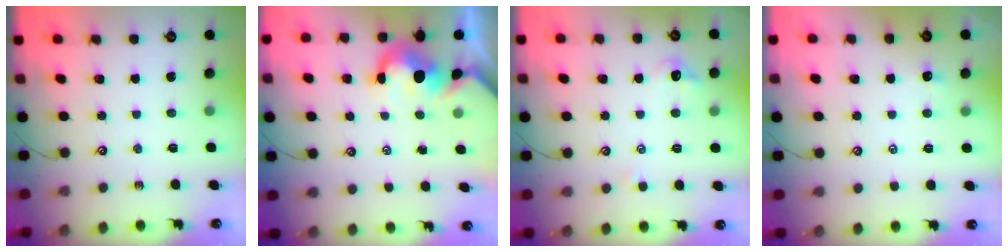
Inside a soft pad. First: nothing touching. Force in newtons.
{"total": 3.8, "press": 3.7, "slide": 0.9}
{"total": 0.8, "press": 0.6, "slide": 0.5}
{"total": 2.6, "press": 2.6, "slide": 0.2}